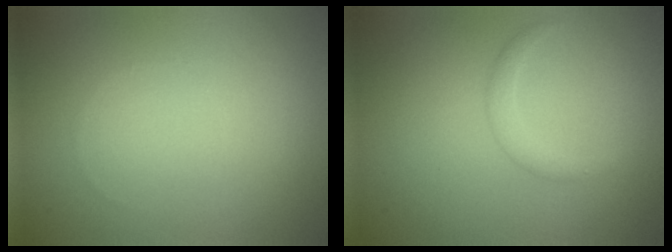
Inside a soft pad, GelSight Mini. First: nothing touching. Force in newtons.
{"total": 1.3, "press": 1.3, "slide": 0.1}